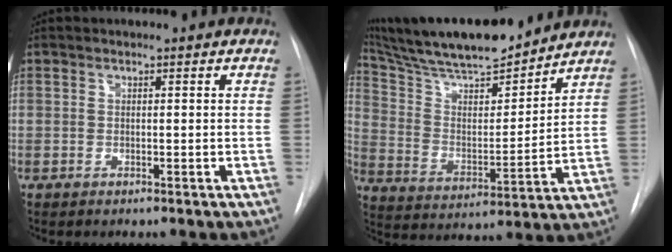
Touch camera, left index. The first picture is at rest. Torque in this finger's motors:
{"motor_torque": [-0.05, -0.79, 0.45, 0.08]}